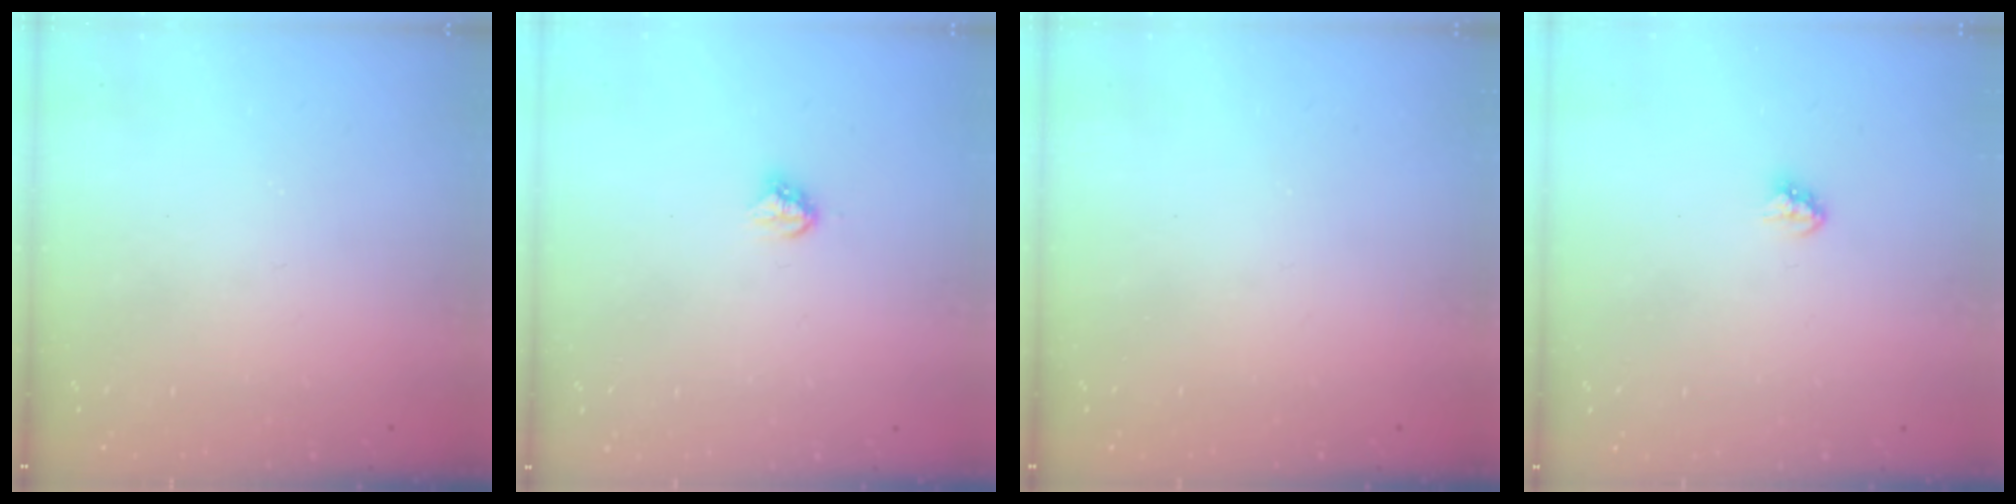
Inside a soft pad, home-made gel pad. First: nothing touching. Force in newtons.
{"total": 3.7, "press": 3.6, "slide": 0.5}
{"total": 0.0}
{"total": 2.9, "press": 2.9, "slide": 0.2}